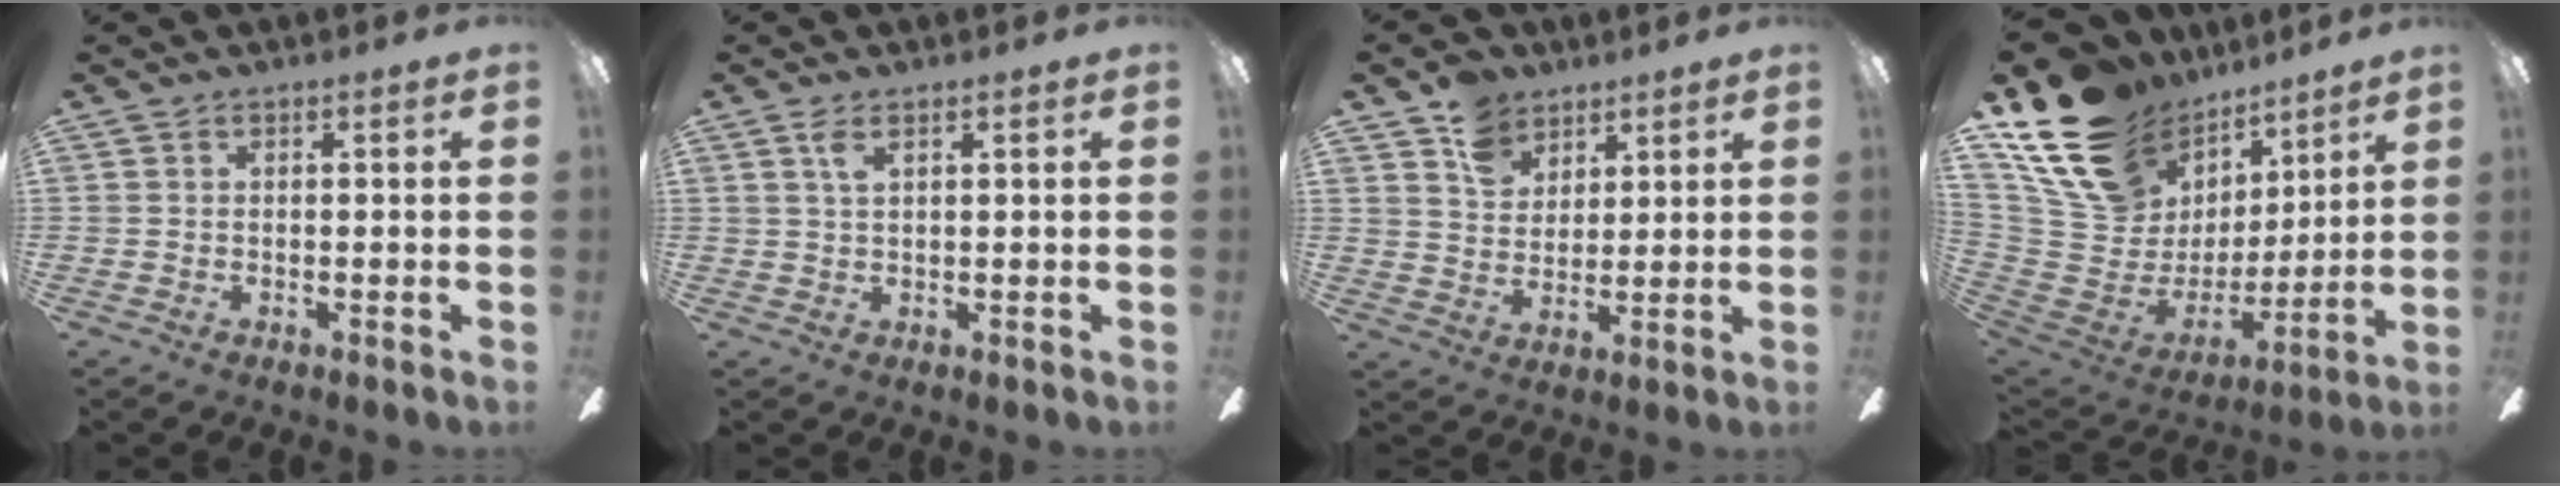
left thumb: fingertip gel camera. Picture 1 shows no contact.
{"total": 2.9, "force": [1.7, 1.1, 2.1], "torque": [-0.048, 0.005, 0.030]}
{"total": 9.1, "force": [6.3, 6.2, 2.0], "torque": [-0.040, -0.026, 0.119]}
{"total": 20.8, "force": [12.8, 13.7, 9.1], "torque": [-0.193, -0.069, 0.258]}